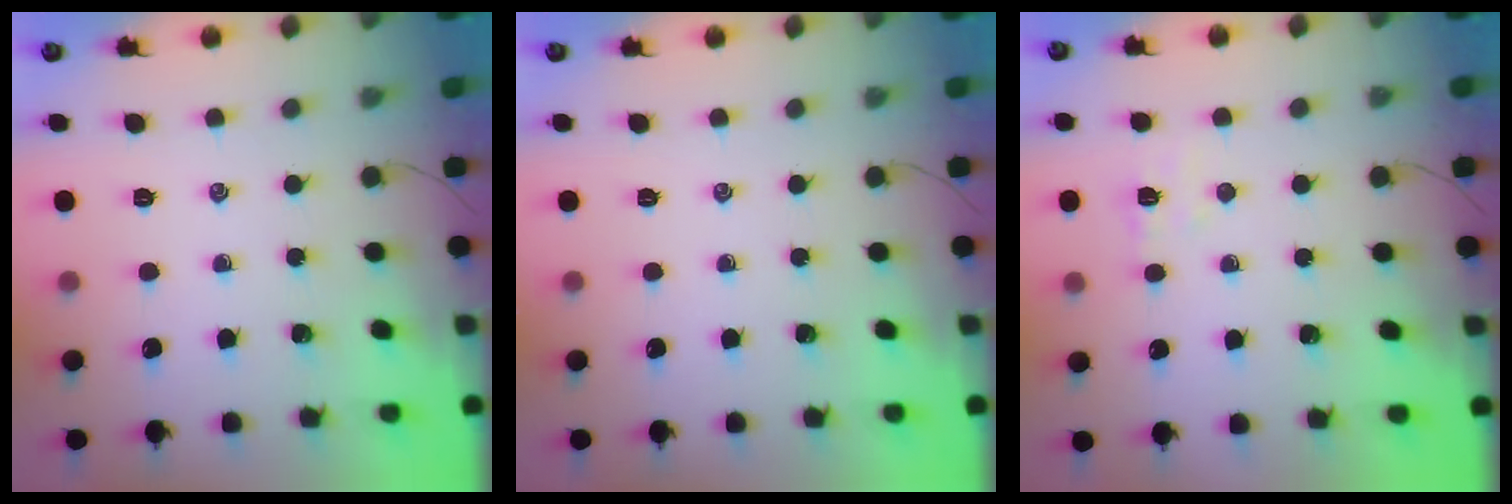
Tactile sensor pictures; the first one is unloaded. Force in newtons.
{"total": 0.0}
{"total": 4.2, "press": 4.0, "slide": 1.2}